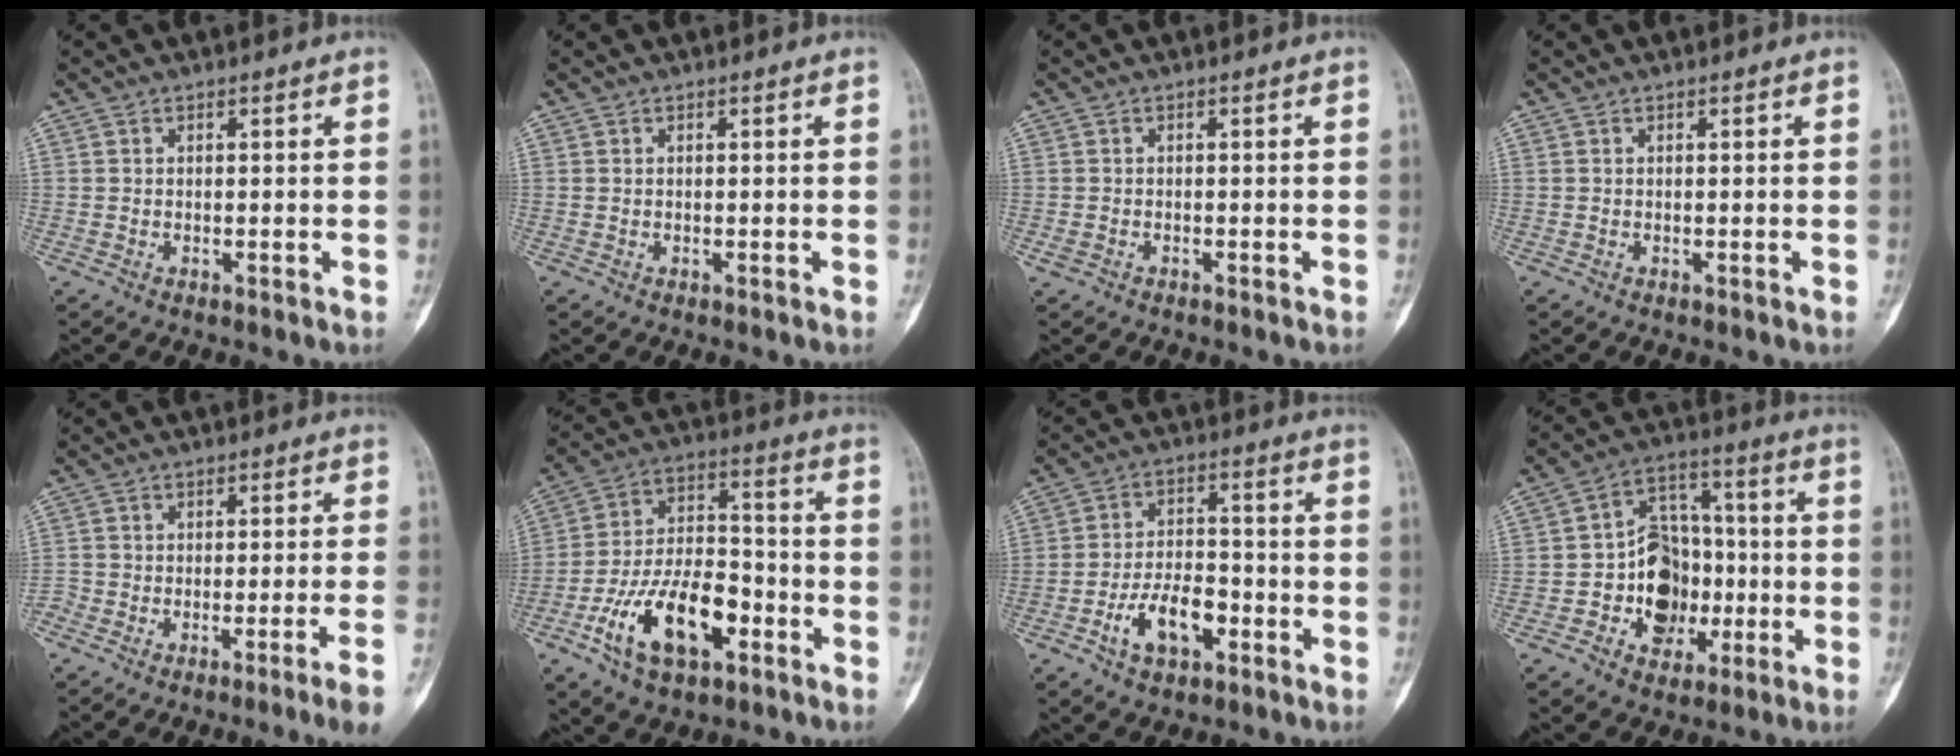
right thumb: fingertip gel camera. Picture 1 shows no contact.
{"total": 0.0}
{"total": 1.1, "force": [-0.6, 0.7, 0.5], "torque": [-0.019, 0.006, -0.010]}
{"total": 0.0}
{"total": 9.4, "force": [-6.9, -0.2, 6.4], "torque": [-0.110, 0.041, -0.113]}
{"total": 18.1, "force": [-7.7, 9.5, 13.3], "torque": [-0.223, 0.053, -0.134]}
{"total": 10.5, "force": [-4.6, 5.9, 7.4], "torque": [-0.119, 0.034, -0.078]}
{"total": 13.6, "force": [-3.2, 10.7, 7.8], "torque": [-0.077, 0.042, -0.056]}